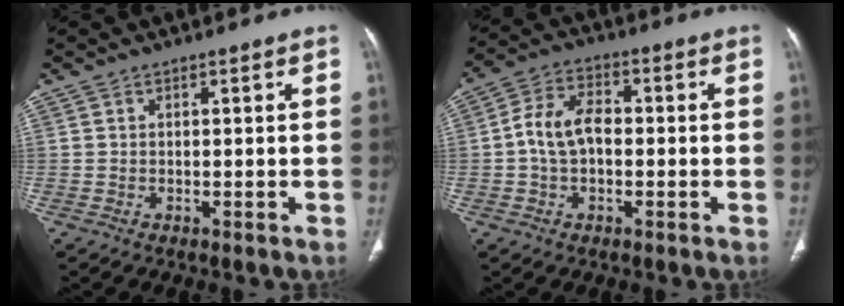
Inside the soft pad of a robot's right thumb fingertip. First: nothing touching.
{"total": 8.3, "force": [-0.5, 5.4, 6.4], "torque": [-0.113, 0.027, -0.018]}